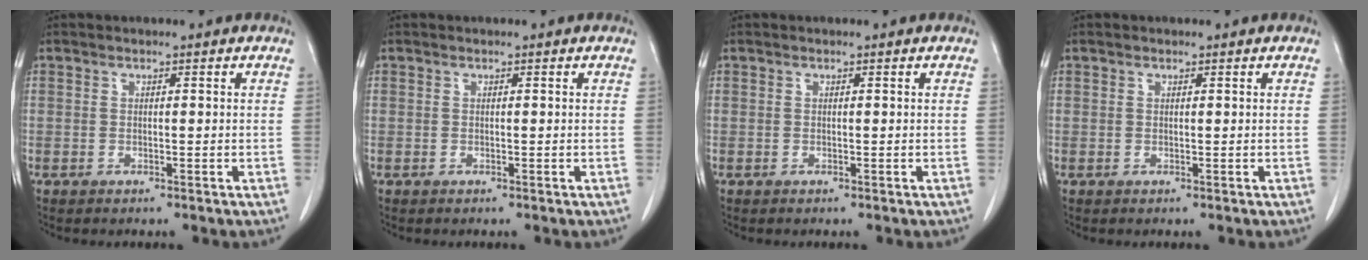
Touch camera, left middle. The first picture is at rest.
{"total": 0.0}
{"total": 0.0}
{"total": 0.0}